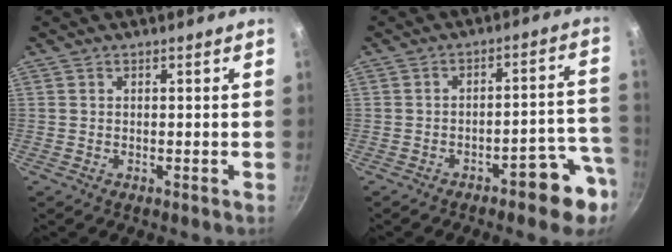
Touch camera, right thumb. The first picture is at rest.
{"total": 9.3, "force": [-4.9, 3.3, 7.2], "torque": [-0.051, 0.050, -0.059]}